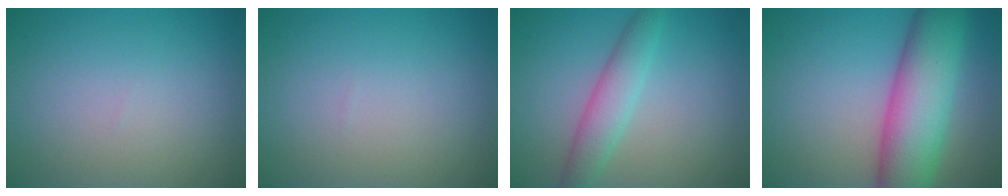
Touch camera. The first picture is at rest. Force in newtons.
{"total": 0.0}
{"total": 3.5, "press": 3.5, "slide": 0.1}
{"total": 10.5, "press": 10.5, "slide": 0.2}